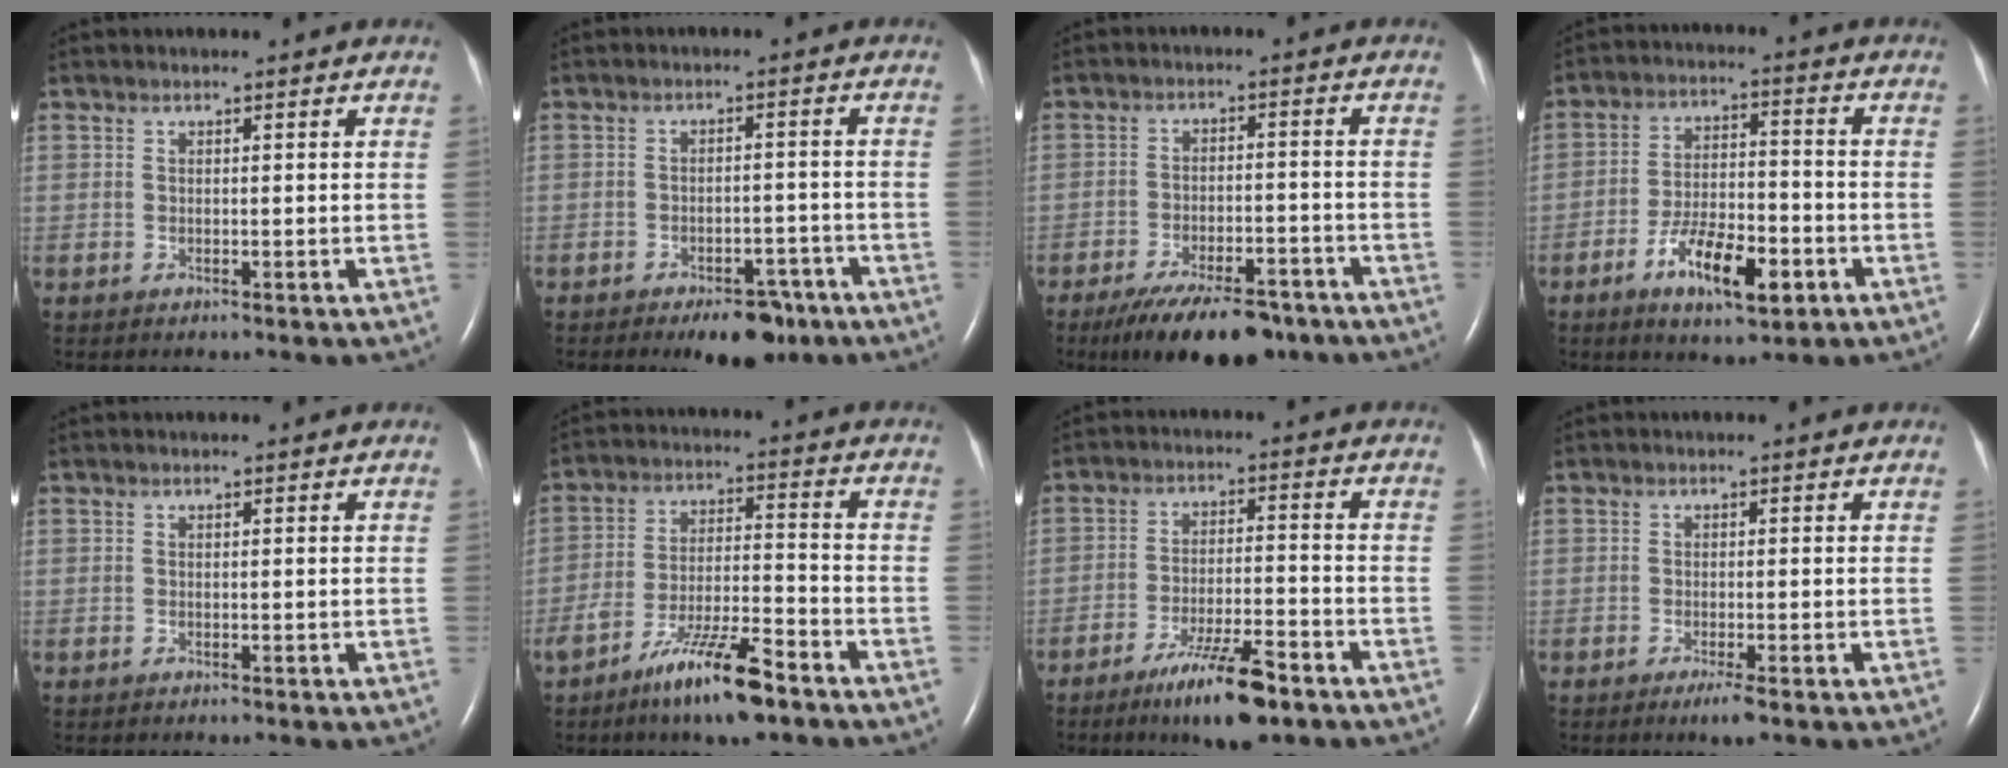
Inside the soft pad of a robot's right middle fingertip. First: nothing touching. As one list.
[{"total": 7.5, "force": [-5.3, 3.3, 4.1], "torque": [-0.053, 0.006, -0.075]}, {"total": 13.1, "force": [-9.9, 4.5, 7.3], "torque": [-0.112, -0.007, -0.152]}, {"total": 10.1, "force": [-4.9, 3.3, 8.3], "torque": [-0.151, -0.001, -0.079]}, {"total": 0.0}, {"total": 11.4, "force": [-7.8, 1.5, 8.2], "torque": [-0.152, -0.014, -0.138]}, {"total": 9.9, "force": [-6.6, 1.4, 7.2], "torque": [-0.131, -0.017, -0.111]}, {"total": 1.9, "force": [-1.1, 0.0, 1.5], "torque": [-0.028, -0.006, -0.019]}]